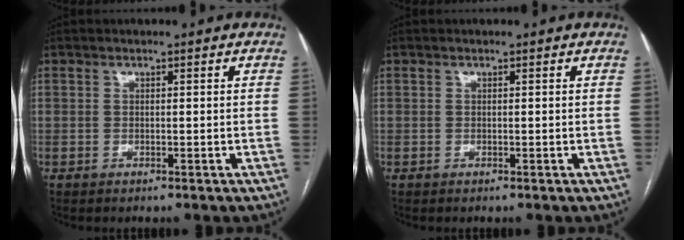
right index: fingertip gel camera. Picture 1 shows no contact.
{"total": 0.0}